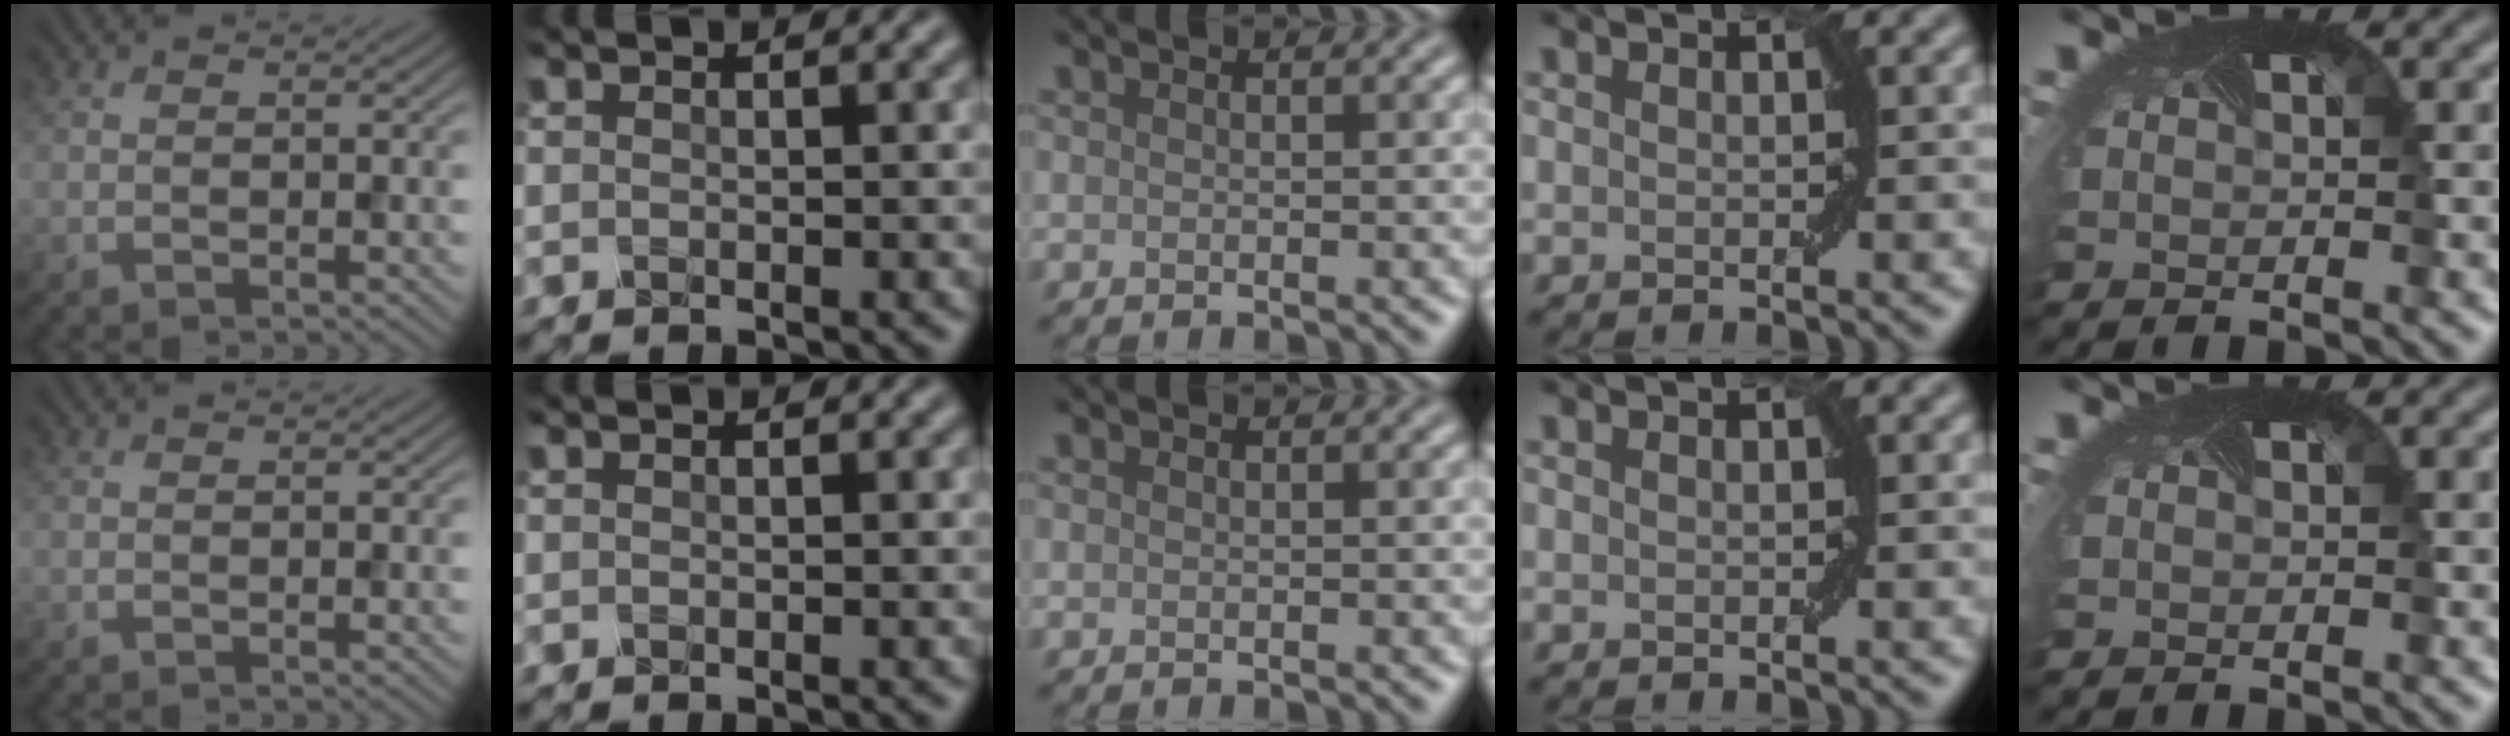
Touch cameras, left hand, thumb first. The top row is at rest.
{}